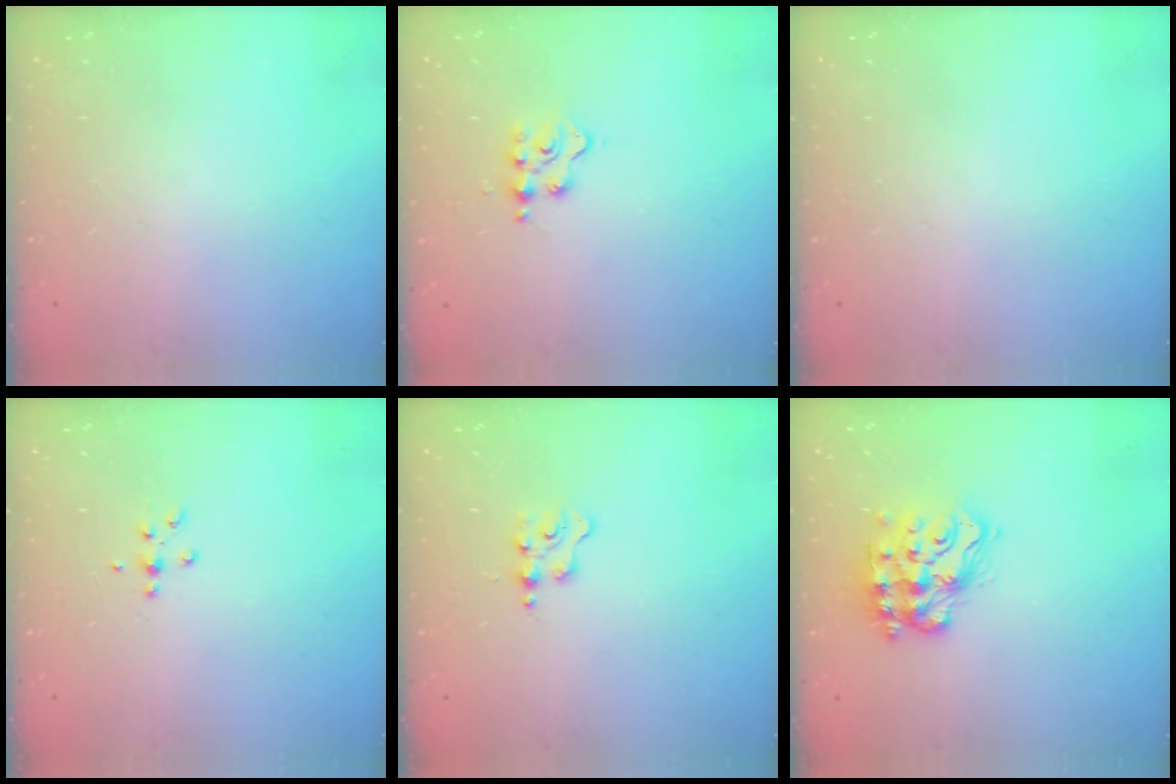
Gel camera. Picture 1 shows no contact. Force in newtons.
{"total": 3.0, "press": 3.0, "slide": 0.4}
{"total": 0.0}
{"total": 3.8, "press": 3.8, "slide": 0.2}
{"total": 2.0, "press": 2.0, "slide": 0.2}
{"total": 14.6, "press": 14.5, "slide": 0.9}